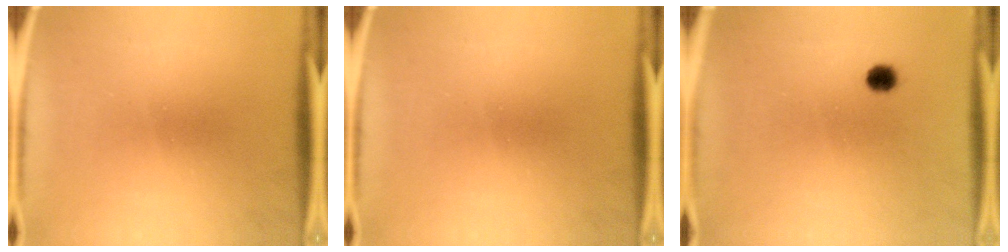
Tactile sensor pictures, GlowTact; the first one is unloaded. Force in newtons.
{"total": 0.0}
{"total": 1.9}